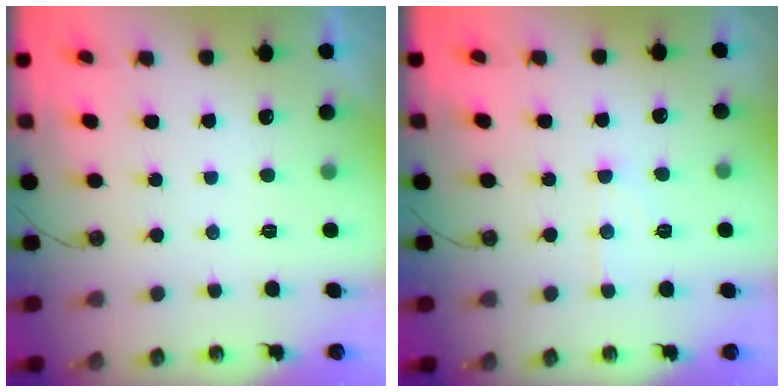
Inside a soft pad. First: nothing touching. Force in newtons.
{"total": 5.6, "press": 5.6, "slide": 0.4}